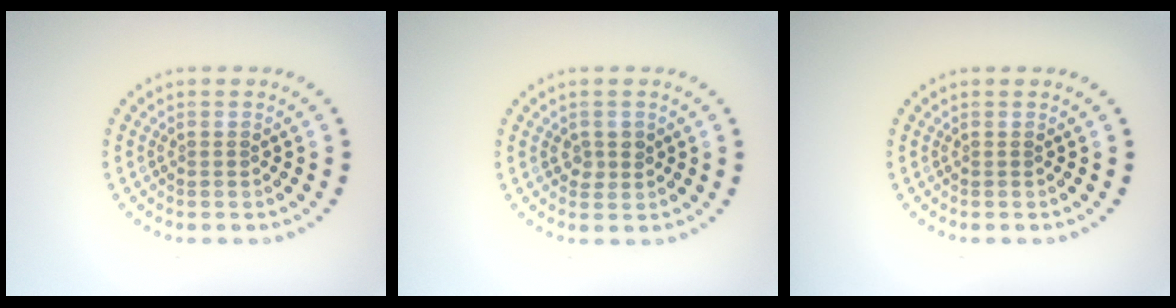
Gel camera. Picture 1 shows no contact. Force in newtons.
{"total": 1.4, "press": 1.4, "slide": 0.4}
{"total": 0.0}